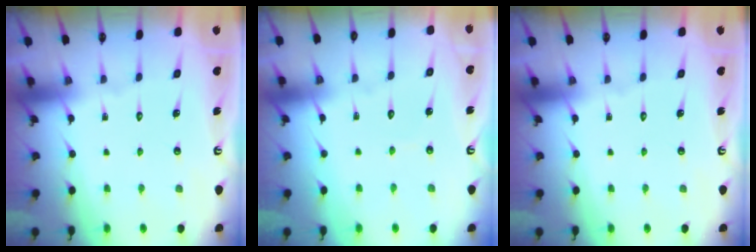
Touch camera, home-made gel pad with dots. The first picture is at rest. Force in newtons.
{"total": 2.8, "press": 2.8, "slide": 0.3}
{"total": 0.0}